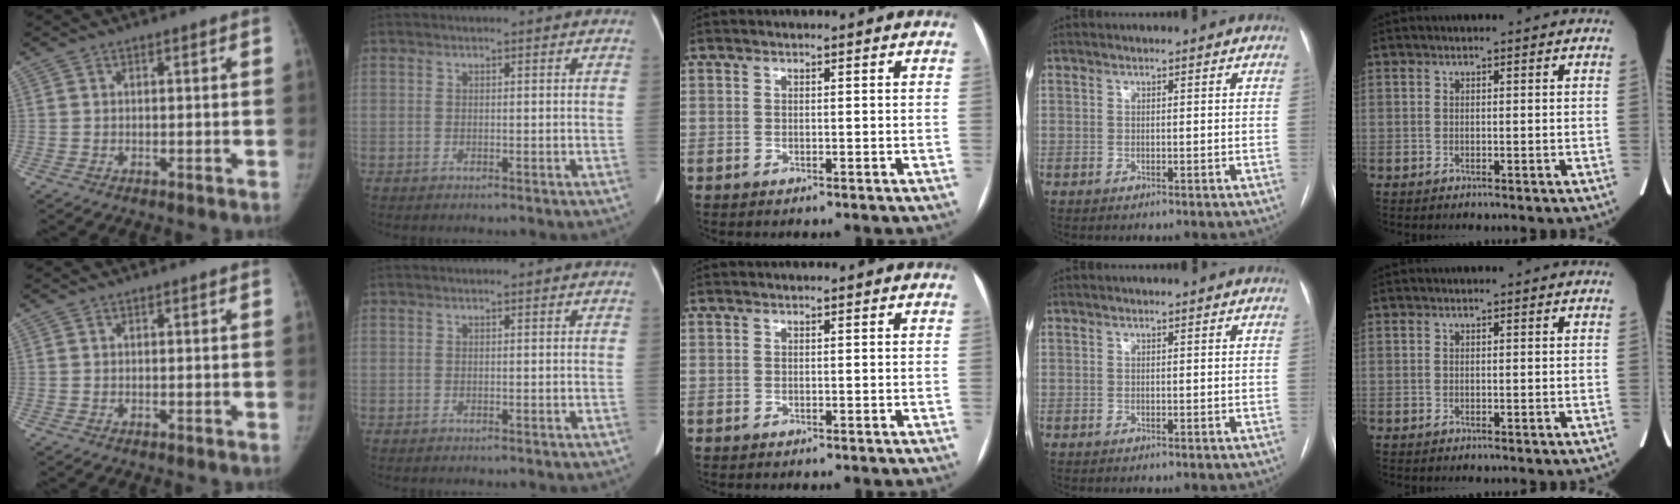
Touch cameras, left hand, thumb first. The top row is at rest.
{}